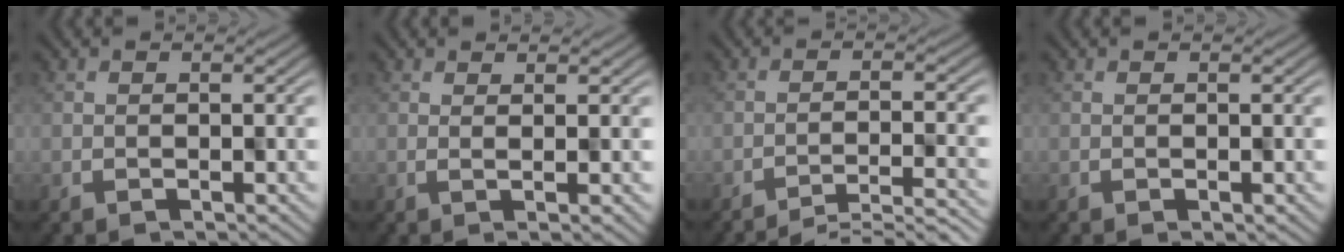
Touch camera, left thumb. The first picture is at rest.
{"total": 2.5, "force": [0.6, 0.4, 2.4], "torque": [-0.023, 0.008, 0.004]}
{"total": 6.0, "force": [-4.7, 0.8, 3.6], "torque": [-0.060, 0.008, -0.063]}
{"total": 0.0}